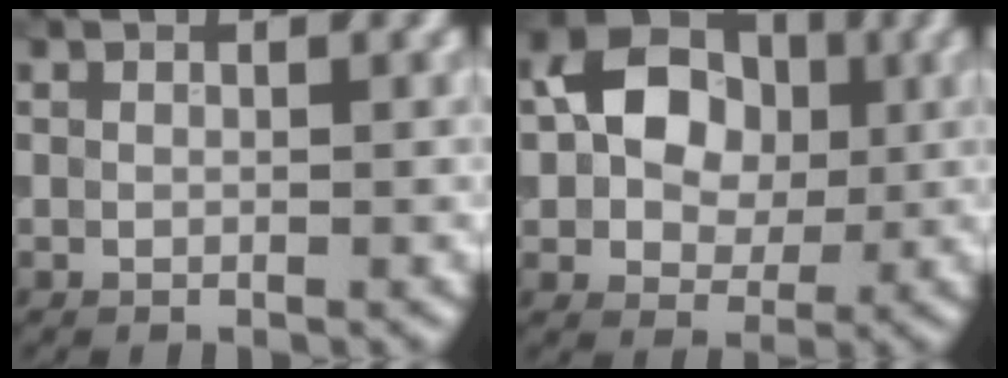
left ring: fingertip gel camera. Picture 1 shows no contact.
{"total": 7.1, "force": [0.9, 5.3, 4.7], "torque": [-0.079, 0.006, 0.007]}